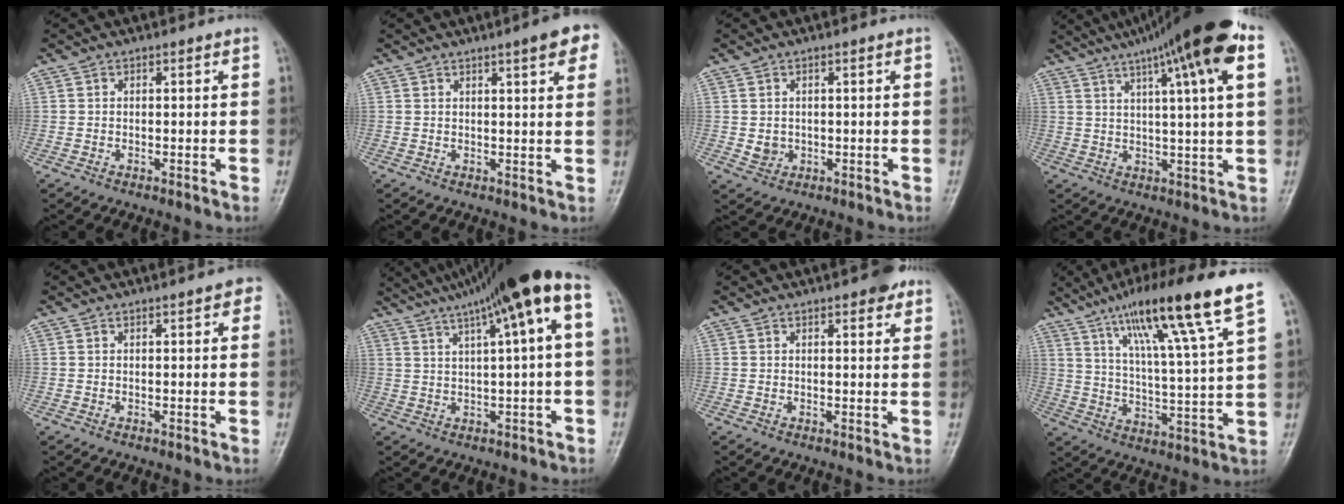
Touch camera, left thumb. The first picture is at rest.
{"total": 7.1, "force": [3.9, 1.3, 5.8], "torque": [-0.059, -0.005, 0.045]}
{"total": 2.3, "force": [0.1, 2.0, 1.0], "torque": [-0.010, -0.001, 0.007]}
{"total": 18.9, "force": [9.5, 2.1, 16.2], "torque": [-0.250, 0.010, 0.134]}
{"total": 2.8, "force": [1.2, 0.9, 2.4], "torque": [-0.019, 0.003, 0.008]}
{"total": 15.9, "force": [6.7, 1.8, 14.3], "torque": [-0.223, 0.035, 0.102]}
{"total": 4.1, "force": [2.5, 1.5, 2.8], "torque": [-0.026, -0.007, 0.027]}
{"total": 18.3, "force": [11.0, 1.7, 14.5], "torque": [-0.229, -0.040, 0.182]}